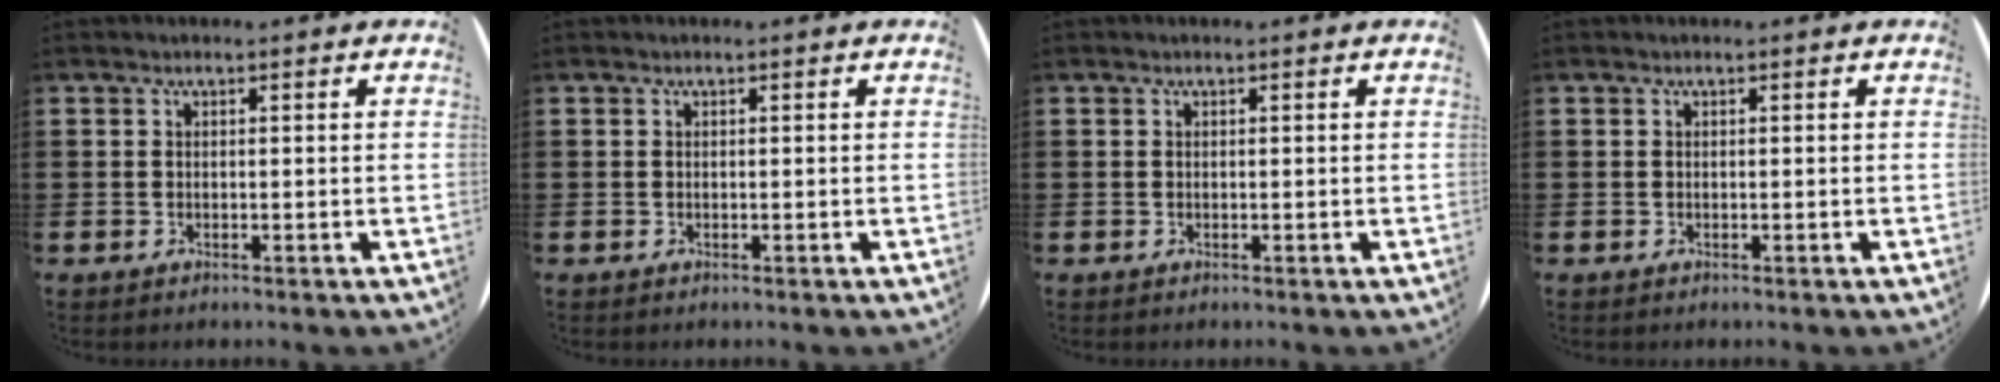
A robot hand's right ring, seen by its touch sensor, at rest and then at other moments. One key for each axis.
{"total": 0.0}
{"total": 0.0}
{"total": 0.0}